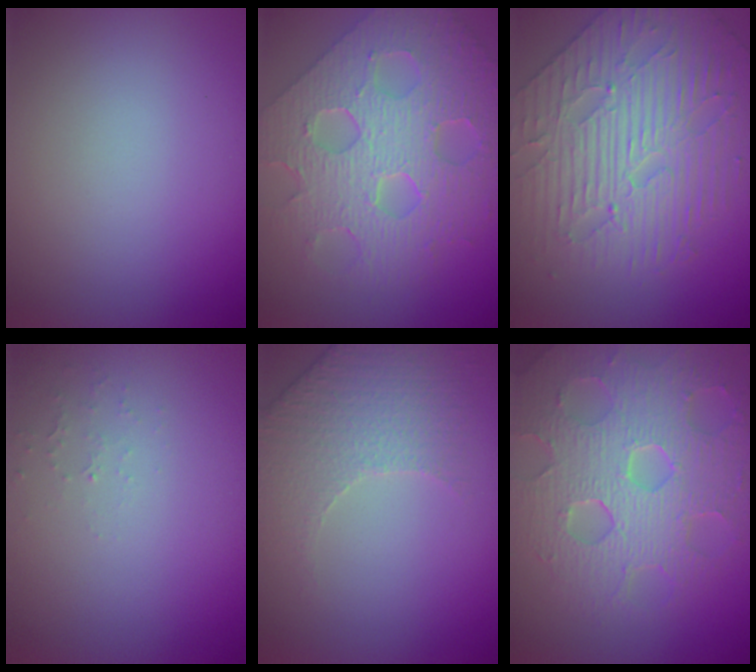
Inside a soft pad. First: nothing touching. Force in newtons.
{"total": 8.7, "press": 6.4, "slide": 5.8}
{"total": 5.8, "press": 5.1, "slide": 2.7}
{"total": 0.8, "press": 0.8, "slide": 0.3}
{"total": 2.6, "press": 2.4, "slide": 1.0}
{"total": 8.7, "press": 6.1, "slide": 6.1}